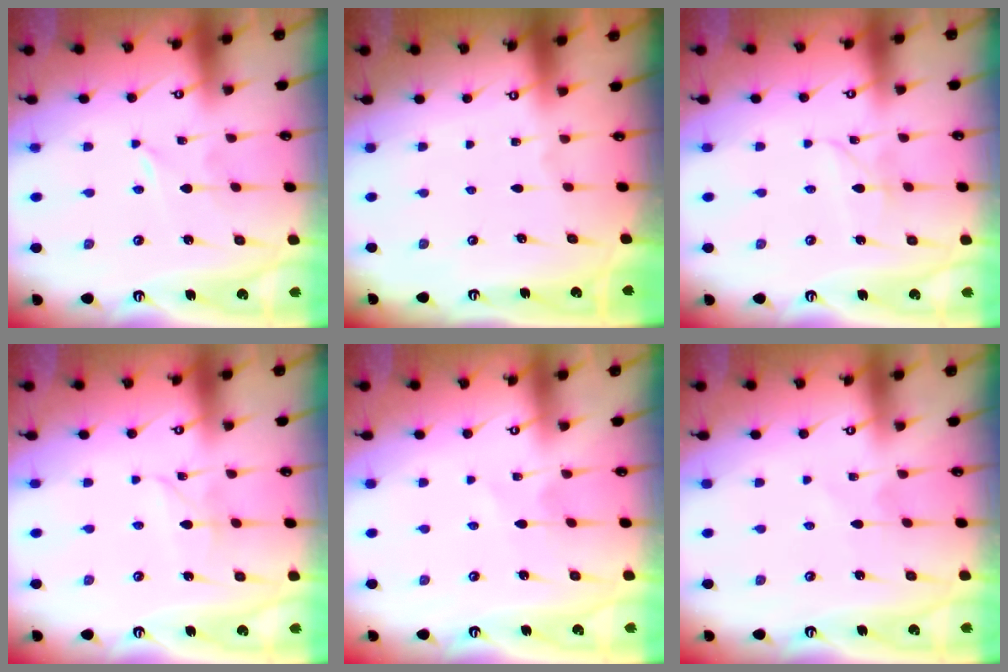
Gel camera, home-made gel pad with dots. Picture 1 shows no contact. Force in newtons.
{"total": 0.0}
{"total": 3.1, "press": 3.1, "slide": 0.1}
{"total": 2.7, "press": 2.7, "slide": 0.3}
{"total": 3.1, "press": 3.0, "slide": 0.4}
{"total": 2.7, "press": 2.7, "slide": 0.3}